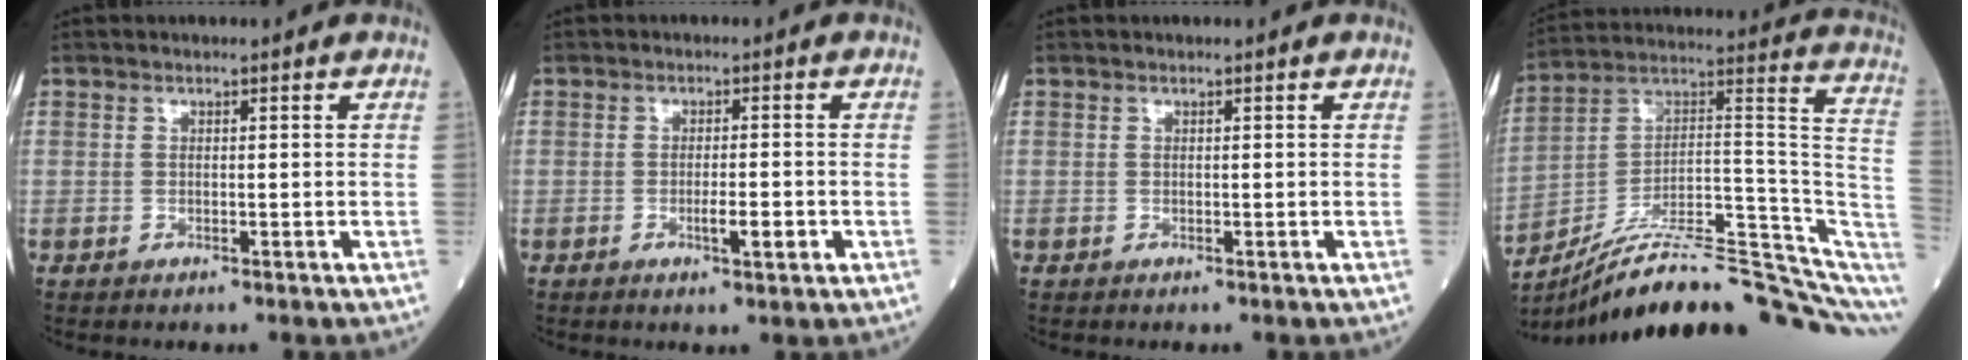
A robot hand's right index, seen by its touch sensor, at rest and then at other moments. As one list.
[{"total": 3.1, "force": [-1.0, 0.5, 2.9], "torque": [-0.046, -0.001, -0.014]}, {"total": 0.0}, {"total": 23.4, "force": [-17.1, 3.3, 15.6], "torque": [-0.172, 0.058, -0.264]}]